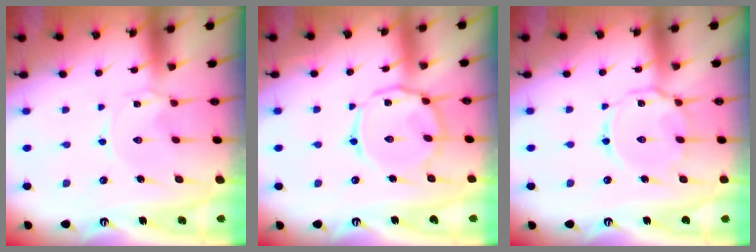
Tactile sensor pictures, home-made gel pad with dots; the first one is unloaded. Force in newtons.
{"total": 11.7, "press": 11.7, "slide": 0.9}
{"total": 9.3, "press": 9.3, "slide": 0.6}